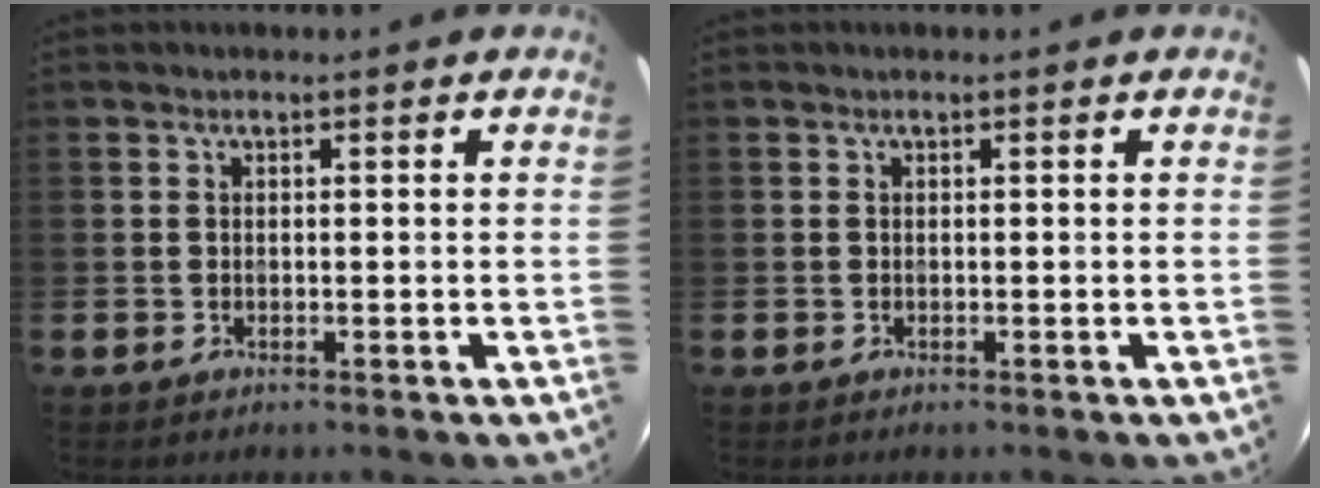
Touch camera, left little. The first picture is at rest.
{"total": 0.0}